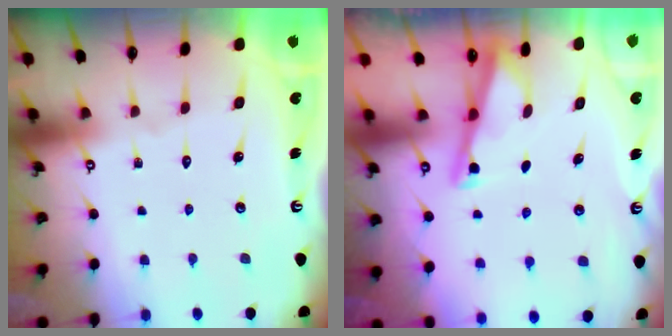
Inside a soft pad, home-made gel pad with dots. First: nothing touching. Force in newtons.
{"total": 3.3, "press": 3.3, "slide": 0.3}